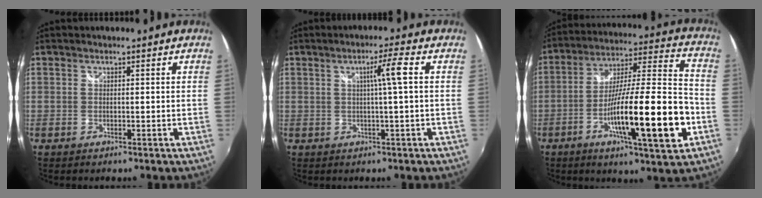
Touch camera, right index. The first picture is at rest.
{"total": 4.3, "force": [0.6, -1.0, 4.1], "torque": [-0.069, 0.005, 0.012]}
{"total": 21.4, "force": [-7.4, 2.4, 19.9], "torque": [-0.329, -0.013, -0.123]}